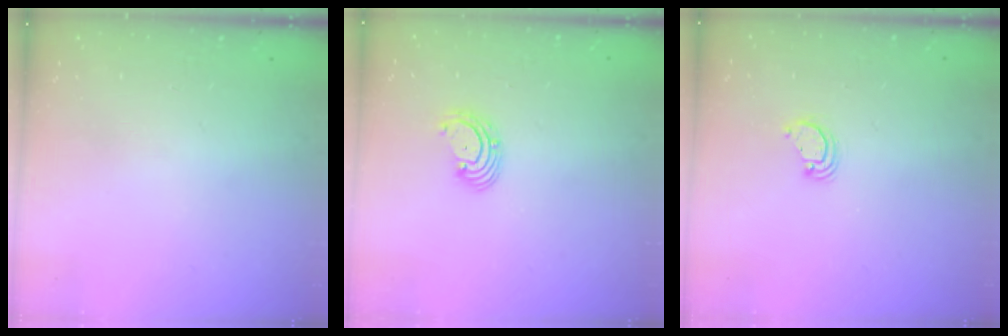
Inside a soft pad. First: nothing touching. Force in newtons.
{"total": 2.9, "press": 2.9, "slide": 0.1}
{"total": 3.5, "press": 3.5, "slide": 0.3}